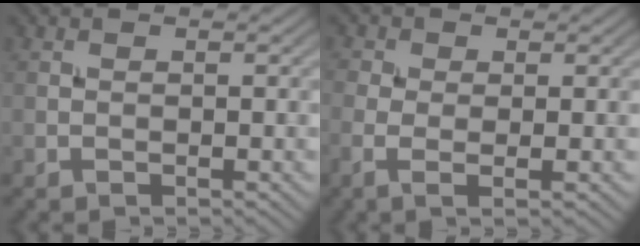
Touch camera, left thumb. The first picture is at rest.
{"total": 3.2, "force": [-0.5, 1.5, 2.8], "torque": [-0.070, -0.002, -0.016]}